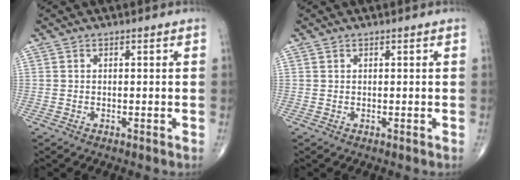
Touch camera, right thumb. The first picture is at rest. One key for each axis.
{"total": 0.0}